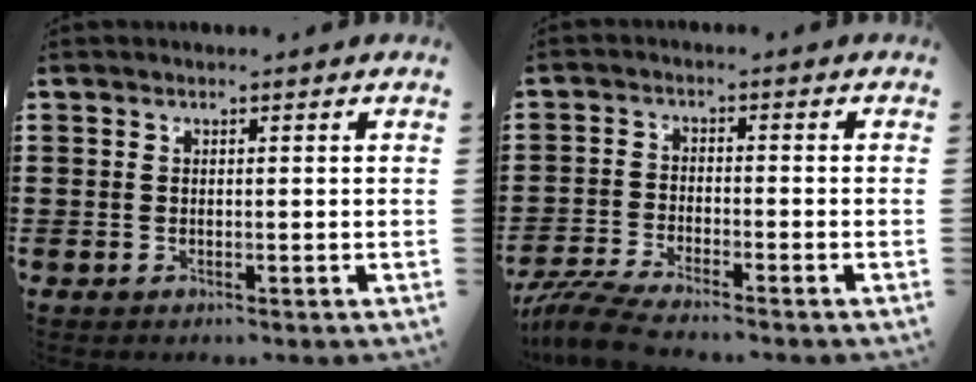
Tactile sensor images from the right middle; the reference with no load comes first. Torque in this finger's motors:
{"motor_torque": [0.99, -0.41, 0.27, 0.04]}